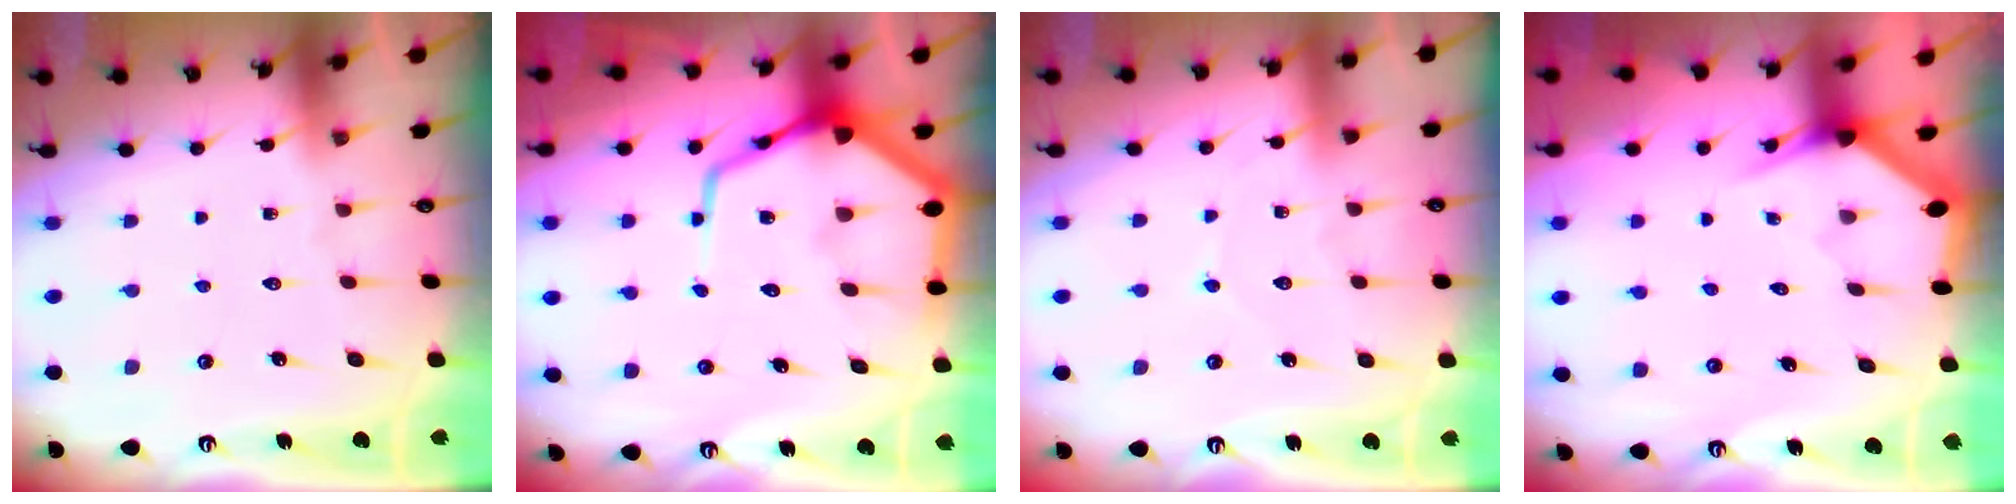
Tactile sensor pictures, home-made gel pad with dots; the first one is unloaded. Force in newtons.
{"total": 13.2, "press": 13.1, "slide": 1.5}
{"total": 3.4, "press": 3.4, "slide": 0.2}
{"total": 3.0, "press": 3.0, "slide": 0.2}